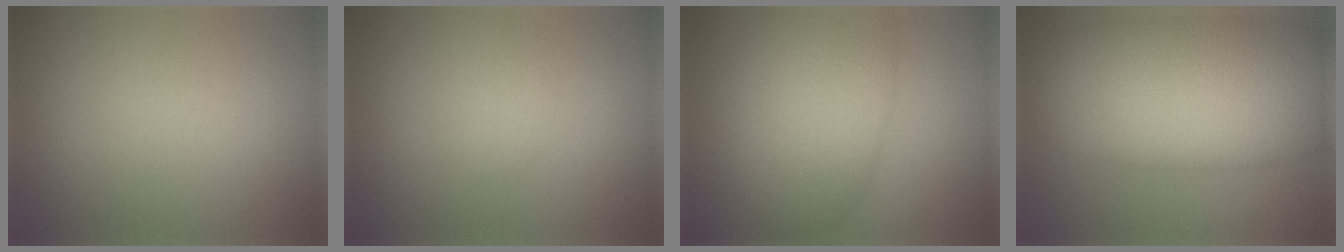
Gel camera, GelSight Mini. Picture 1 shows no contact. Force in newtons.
{"total": 0.8, "press": 0.8, "slide": 0.0}
{"total": 7.8, "press": 7.8, "slide": 0.2}
{"total": 13.6, "press": 13.6, "slide": 0.4}